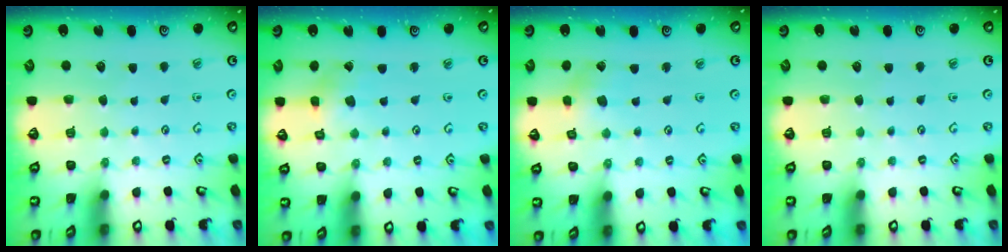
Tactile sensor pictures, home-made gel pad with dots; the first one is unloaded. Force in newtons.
{"total": 1.6, "press": 1.6, "slide": 0.0}
{"total": 1.9, "press": 1.9, "slide": 0.3}
{"total": 0.0}